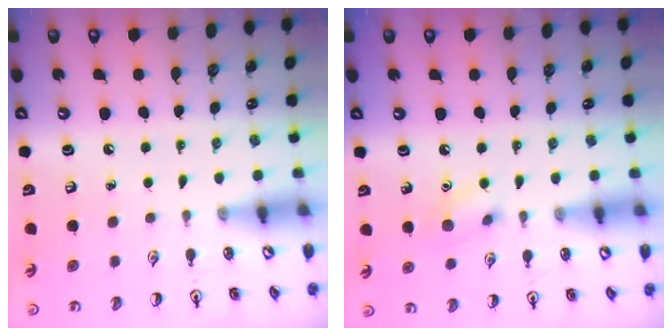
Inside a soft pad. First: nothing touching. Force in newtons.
{"total": 7.5, "press": 7.3, "slide": 1.5}